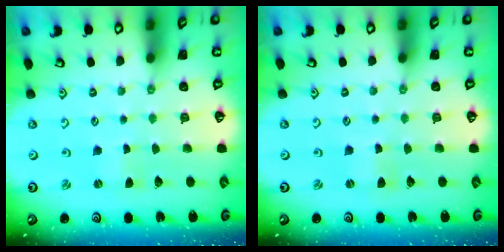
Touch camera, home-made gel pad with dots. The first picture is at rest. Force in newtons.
{"total": 0.0}